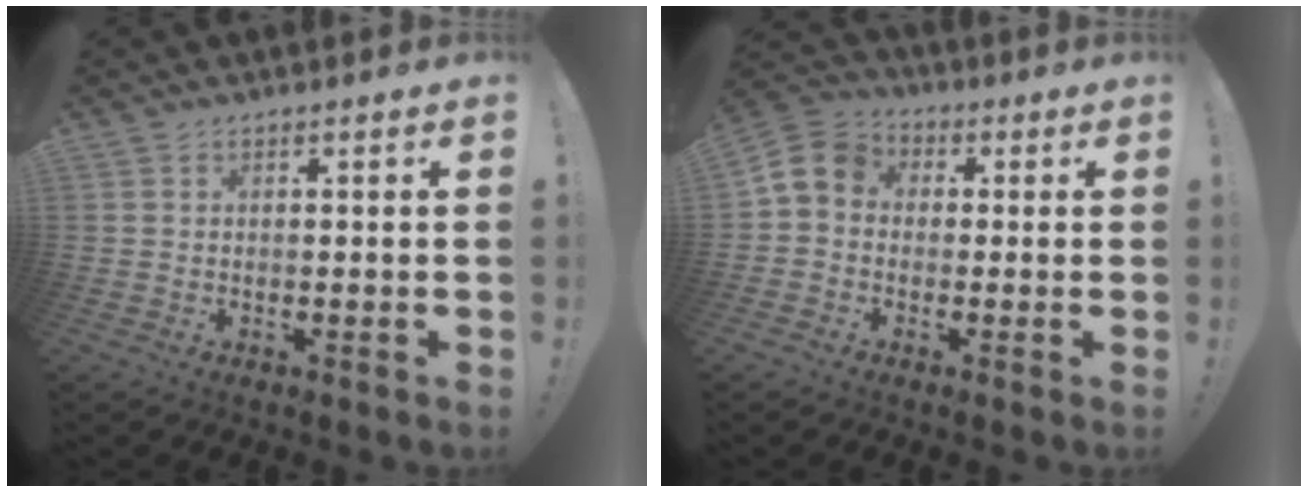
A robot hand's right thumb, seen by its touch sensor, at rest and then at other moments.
{"total": 7.6, "force": [-0.3, 6.3, 4.2], "torque": [-0.077, 0.015, -0.001]}